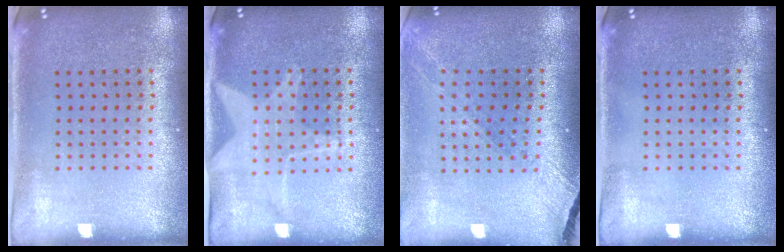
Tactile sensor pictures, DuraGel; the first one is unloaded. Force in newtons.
{"total": 1.6, "press": 1.5, "slide": 0.6}
{"total": 1.4, "press": 1.3, "slide": 0.2}
{"total": 0.0}